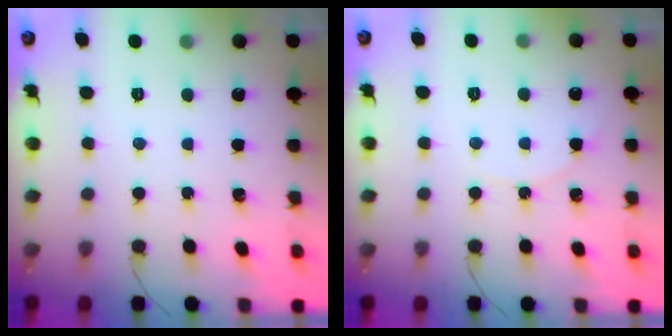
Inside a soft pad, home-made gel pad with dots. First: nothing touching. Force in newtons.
{"total": 3.8, "press": 3.8, "slide": 0.5}